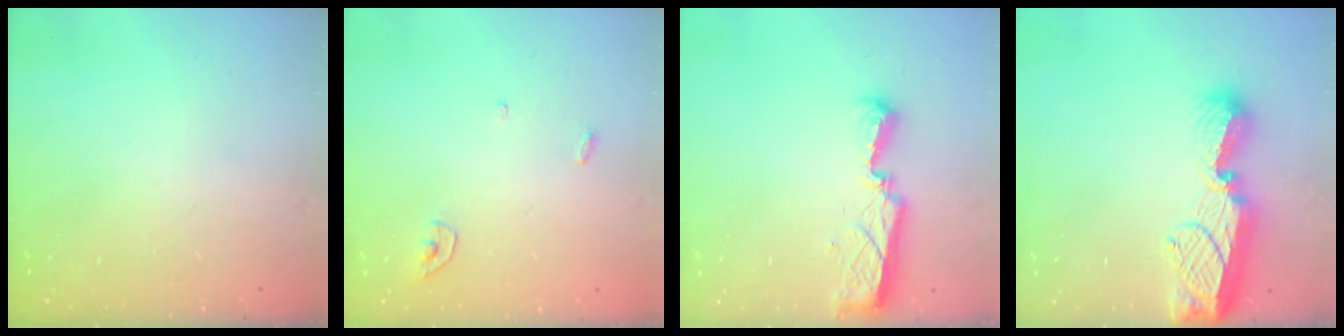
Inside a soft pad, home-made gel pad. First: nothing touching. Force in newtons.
{"total": 3.4, "press": 3.4, "slide": 0.3}
{"total": 7.9, "press": 7.9, "slide": 0.9}
{"total": 14.7, "press": 14.7, "slide": 1.1}